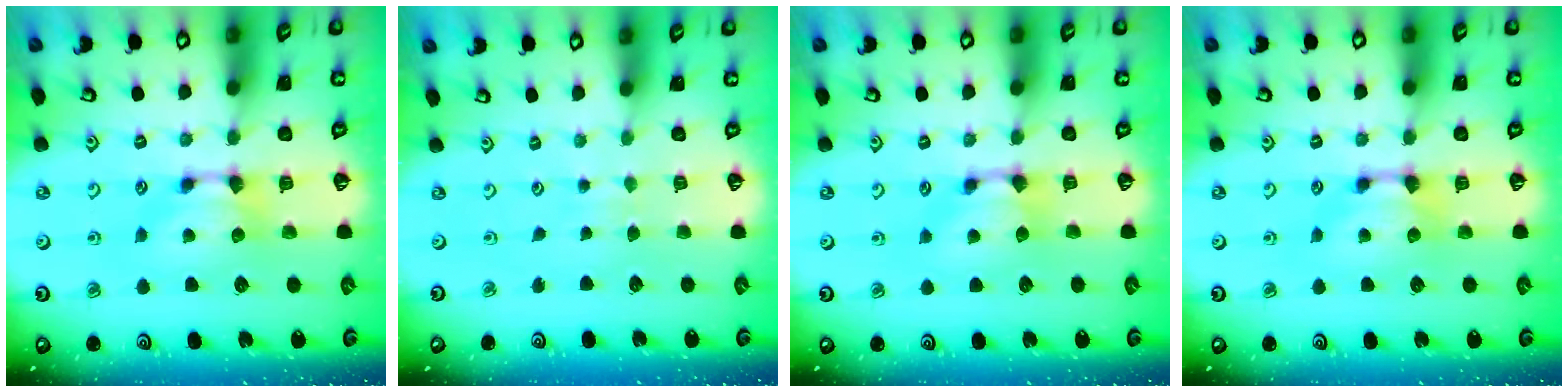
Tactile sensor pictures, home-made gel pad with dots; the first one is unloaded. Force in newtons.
{"total": 4.1, "press": 4.1, "slide": 0.1}
{"total": 0.6, "press": 0.3, "slide": 0.5}
{"total": 0.0}